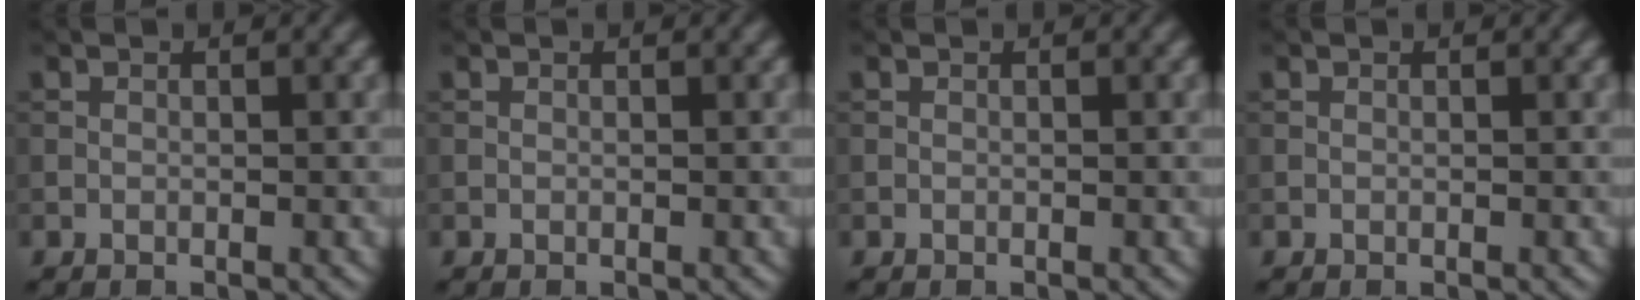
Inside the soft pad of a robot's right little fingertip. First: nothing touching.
{"total": 0.0}
{"total": 0.0}
{"total": 0.0}